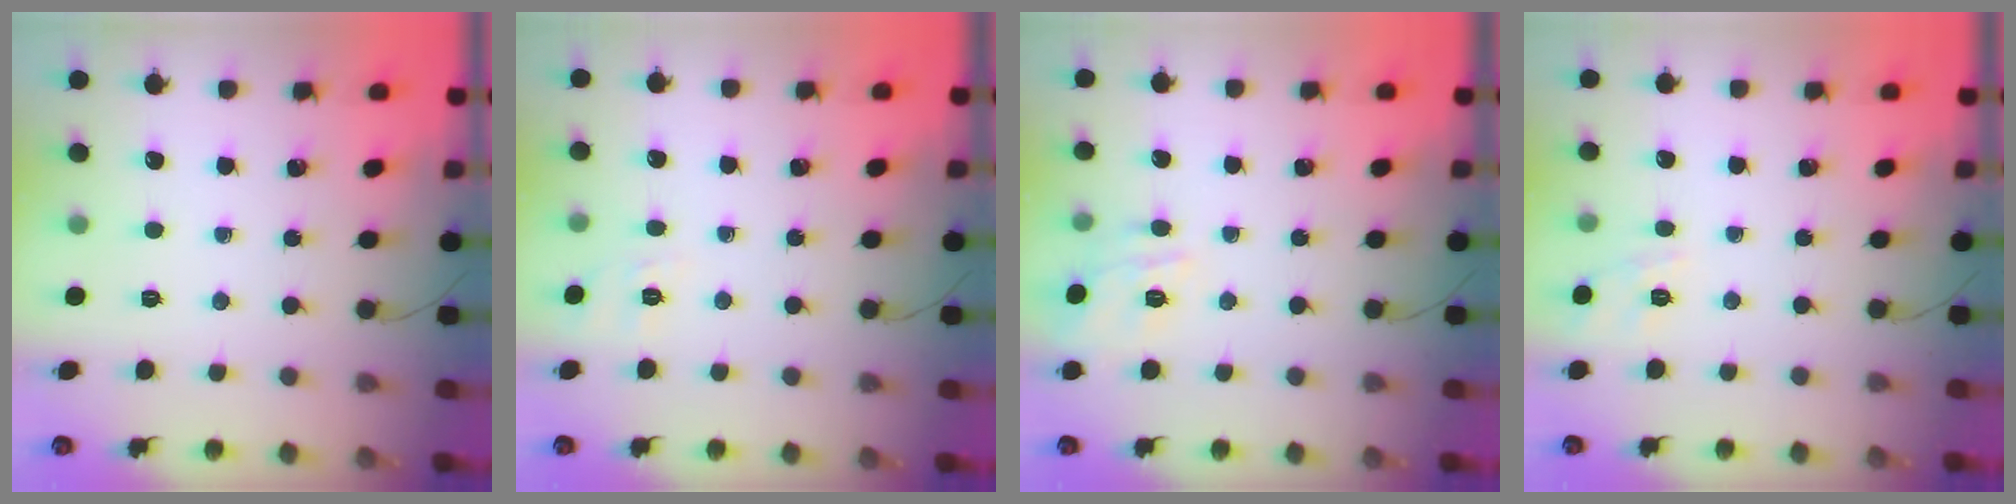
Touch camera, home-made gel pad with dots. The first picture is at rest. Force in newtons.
{"total": 2.0, "press": 0.2, "slide": 1.9}
{"total": 9.1, "press": 9.1, "slide": 1.1}
{"total": 9.6, "press": 9.5, "slide": 1.5}